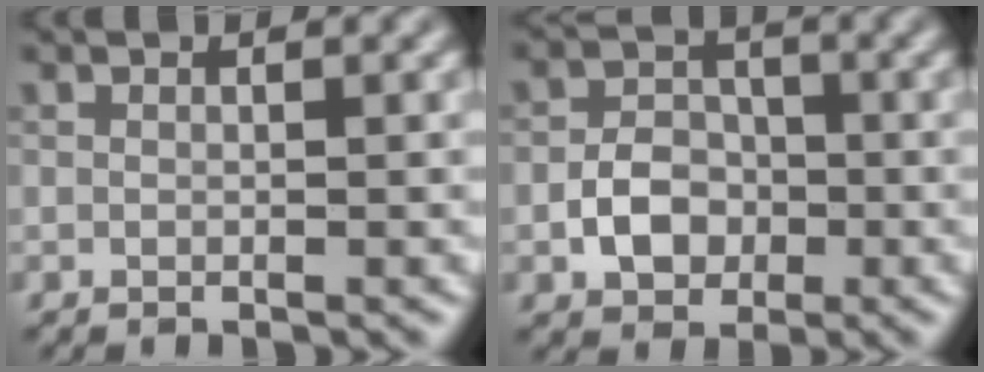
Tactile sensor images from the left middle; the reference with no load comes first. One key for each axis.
{"total": 3.6, "fx": -1.1, "fy": 2.8, "fz": 1.9, "tx": -0.028, "ty": 0.004, "tz": -0.022}